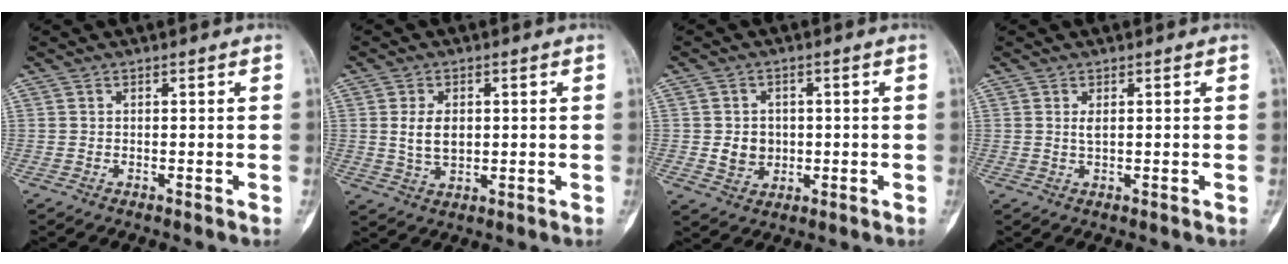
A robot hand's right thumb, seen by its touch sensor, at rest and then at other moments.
{"total": 5.5, "force": [0.7, 3.5, 4.2], "torque": [-0.072, -0.006, 0.021]}
{"total": 5.0, "force": [-0.2, 4.4, 2.3], "torque": [-0.018, 0.004, 0.003]}
{"total": 1.2, "force": [0.4, 0.3, 1.1], "torque": [-0.020, -0.003, 0.009]}